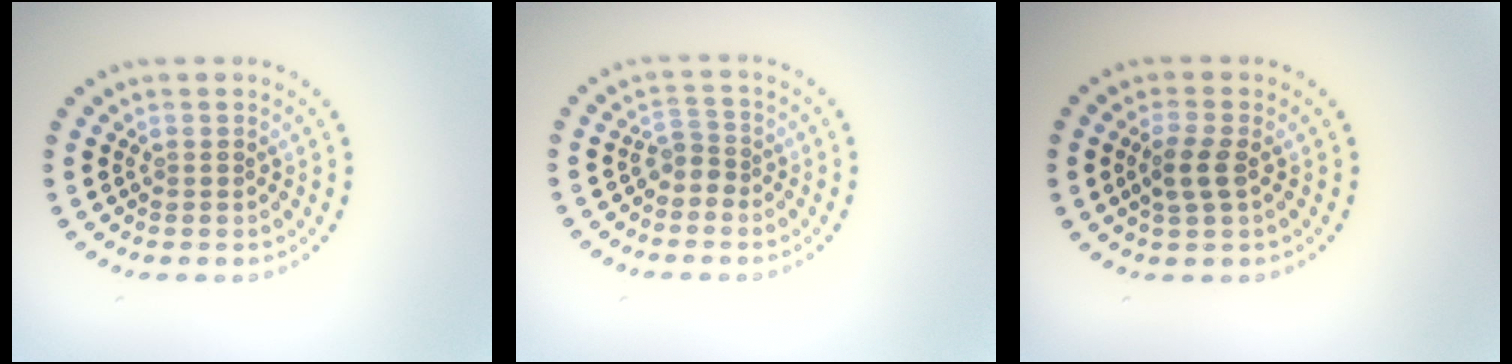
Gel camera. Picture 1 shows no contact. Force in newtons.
{"total": 1.8, "press": 1.2, "slide": 1.3}
{"total": 2.2, "press": 2.1, "slide": 0.6}